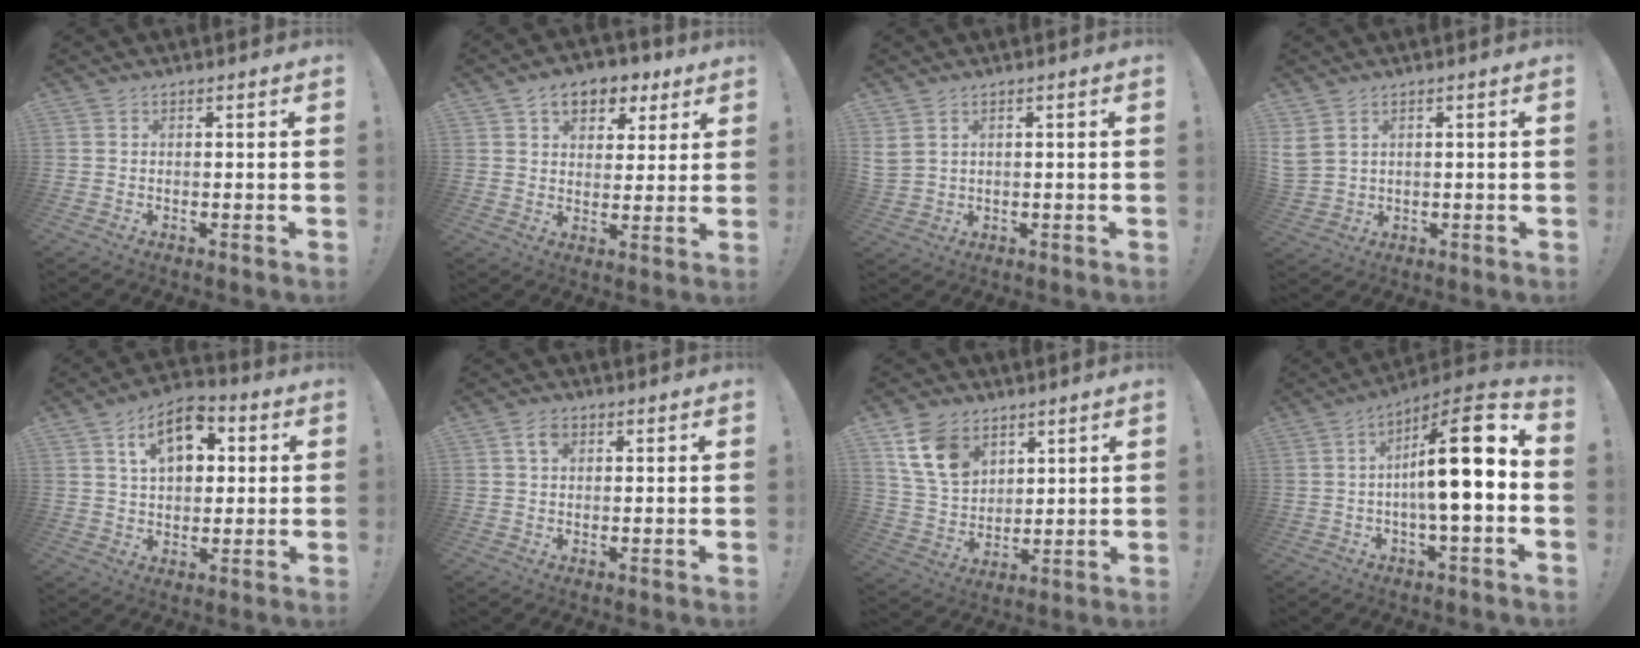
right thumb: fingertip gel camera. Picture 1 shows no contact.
{"total": 9.4, "force": [4.9, 6.5, 4.6], "torque": [-0.063, -0.018, 0.090]}
{"total": 3.7, "force": [2.1, 2.5, 1.6], "torque": [-0.026, -0.004, 0.042]}
{"total": 4.8, "force": [2.5, 3.4, 2.3], "torque": [-0.045, -0.008, 0.051]}
{"total": 12.8, "force": [4.7, 8.2, 8.7], "torque": [-0.137, -0.001, 0.087]}
{"total": 3.4, "force": [1.4, 2.1, 2.3], "torque": [-0.040, 0.003, 0.023]}
{"total": 13.9, "force": [7.2, 9.7, 6.8], "torque": [-0.131, -0.017, 0.149]}
{"total": 16.8, "force": [0.0, 3.3, 16.5], "torque": [-0.253, -0.001, -0.010]}